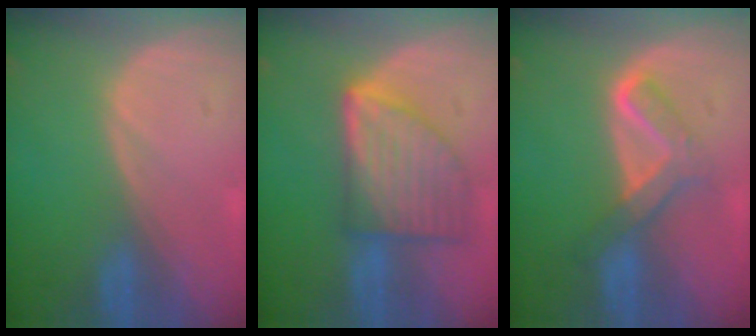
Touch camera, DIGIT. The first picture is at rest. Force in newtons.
{"total": 8.8, "press": 8.8, "slide": 0.5}
{"total": 5.2, "press": 5.2, "slide": 0.1}